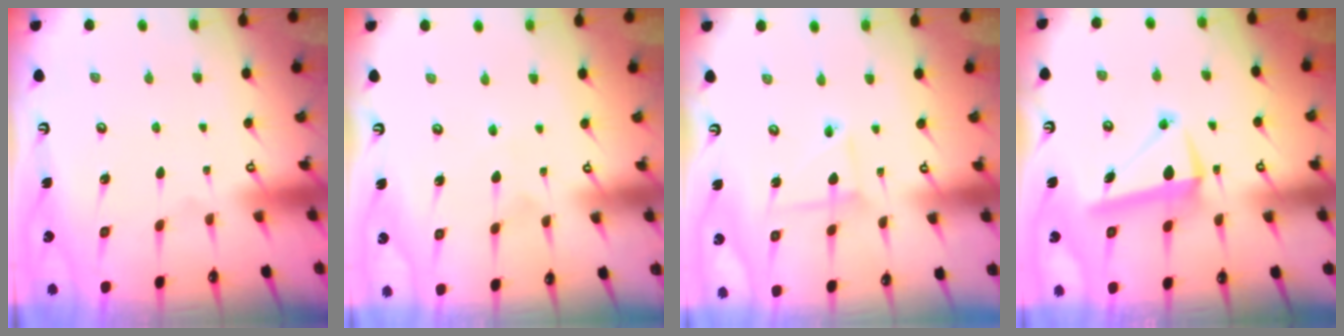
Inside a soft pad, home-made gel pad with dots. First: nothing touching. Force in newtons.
{"total": 3.6, "press": 3.6, "slide": 0.3}
{"total": 3.1, "press": 3.1, "slide": 0.3}
{"total": 9.2, "press": 9.1, "slide": 1.5}